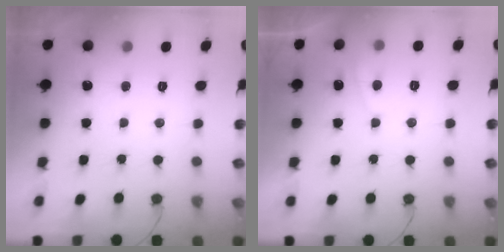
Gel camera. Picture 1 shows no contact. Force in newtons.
{"total": 1.6, "press": 1.5, "slide": 0.6}